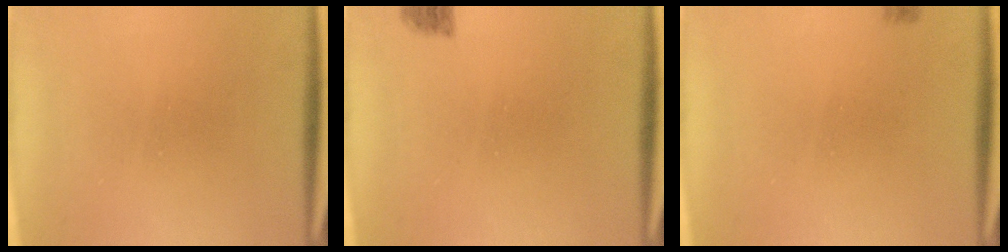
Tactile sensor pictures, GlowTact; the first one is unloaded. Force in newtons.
{"total": 1.8}
{"total": 1.1}